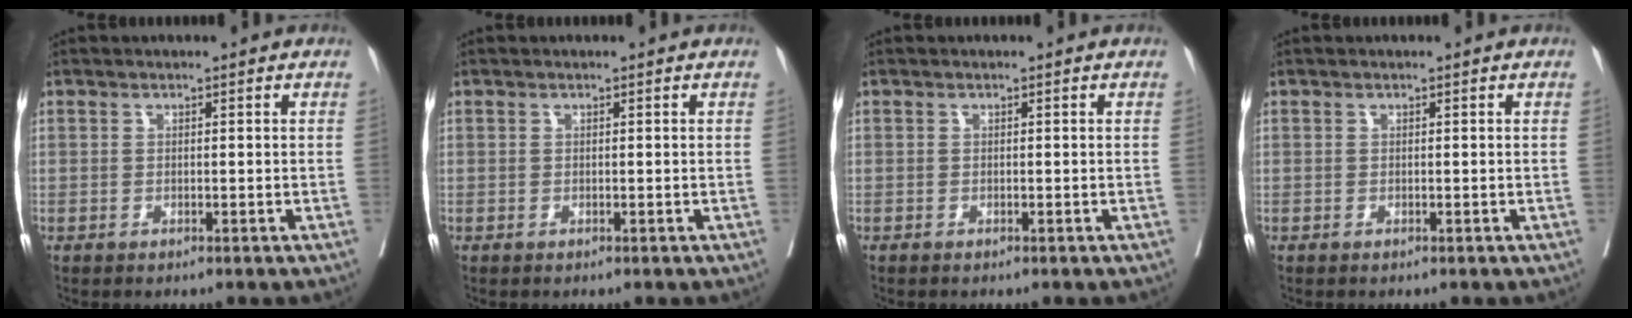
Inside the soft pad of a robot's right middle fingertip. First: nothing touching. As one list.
[{"total": 0.0}, {"total": 0.0}, {"total": 0.0}]